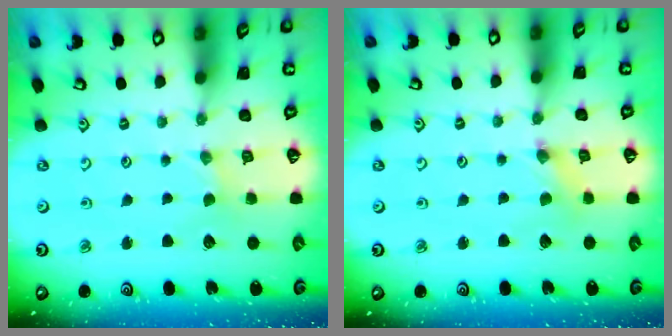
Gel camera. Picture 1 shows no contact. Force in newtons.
{"total": 1.3, "press": 1.3, "slide": 0.2}